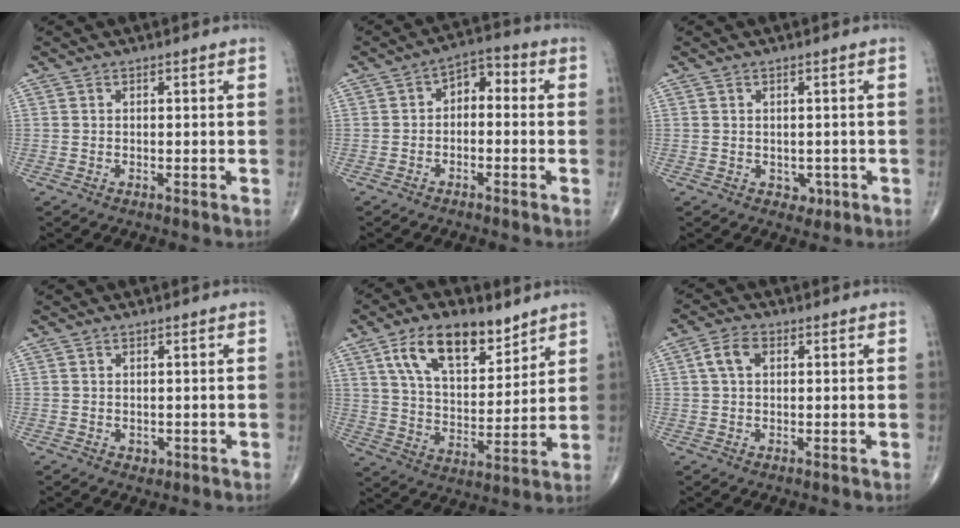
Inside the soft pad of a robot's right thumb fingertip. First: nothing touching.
{"total": 6.6, "force": [-0.5, 4.3, 5.0], "torque": [-0.051, 0.042, -0.024]}
{"total": 2.1, "force": [-0.3, 1.8, 1.0], "torque": [-0.001, 0.001, 0.001]}
{"total": 1.1, "force": [-0.1, 1.0, 0.5], "torque": [-0.006, -0.001, 0.003]}
{"total": 15.7, "force": [9.1, 7.8, 10.0], "torque": [-0.138, -0.043, 0.165]}
{"total": 4.3, "force": [1.1, 2.7, 3.1], "torque": [-0.063, 0.011, 0.019]}